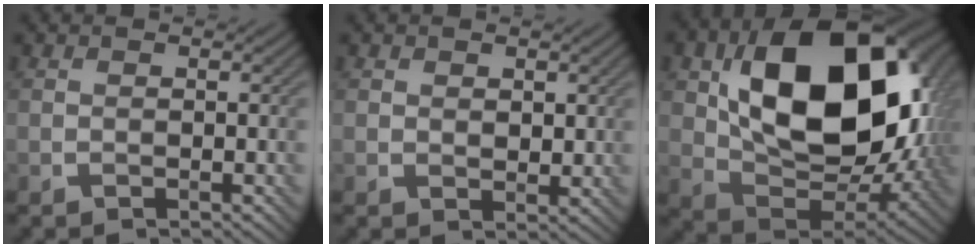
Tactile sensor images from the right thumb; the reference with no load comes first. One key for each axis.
{"total": 1.8, "fx": 0.9, "fy": 1.4, "fz": 0.8, "tx": -0.018, "ty": -0.007, "tz": 0.017}
{"total": 18.3, "fx": 4.2, "fy": 11.9, "fz": 13.3, "tx": -0.224, "ty": -0.012, "tz": 0.087}